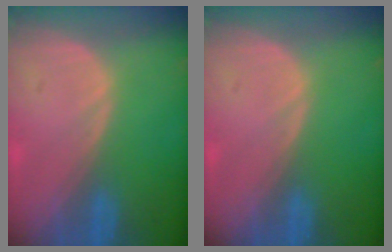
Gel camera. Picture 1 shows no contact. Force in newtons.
{"total": 0.0}